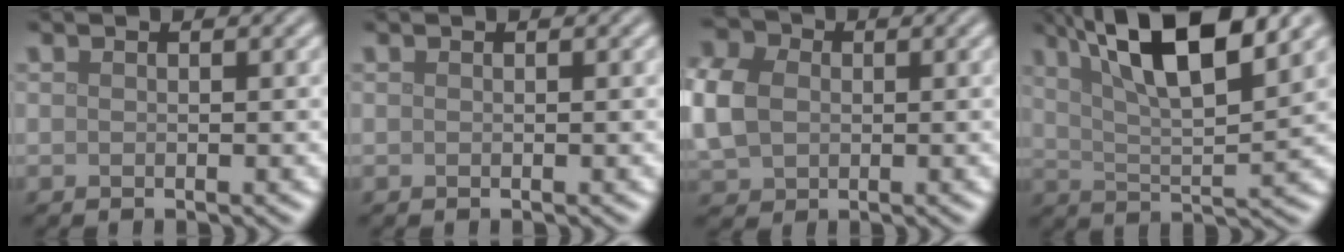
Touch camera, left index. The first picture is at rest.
{"total": 0.0}
{"total": 7.1, "force": [0.5, 5.7, 4.3], "torque": [-0.128, 0.014, 0.003]}
{"total": 10.9, "force": [5.8, 3.0, 8.8], "torque": [-0.142, 0.014, 0.094]}